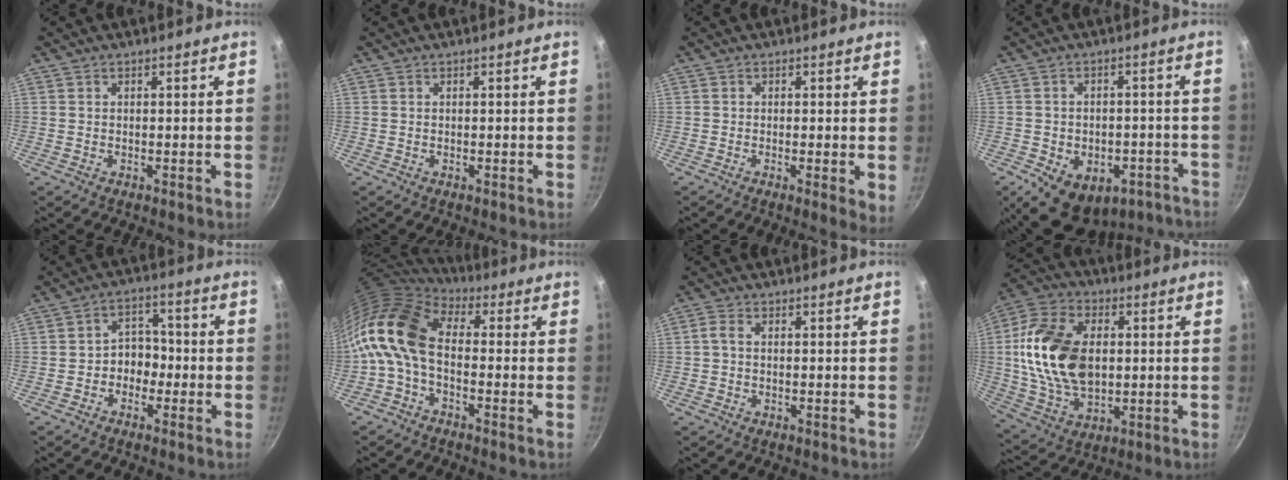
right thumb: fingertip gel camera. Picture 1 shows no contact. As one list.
[{"total": 0.0}, {"total": 3.2, "force": [-0.2, 1.0, 3.0], "torque": [-0.039, -0.012, -0.007]}, {"total": 14.9, "force": [-7.9, 9.8, 7.9], "torque": [-0.092, 0.032, -0.089]}, {"total": 5.4, "force": [-1.8, 4.3, 2.8], "torque": [0.002, 0.030, -0.036]}, {"total": 11.3, "force": [-1.1, 6.9, 8.9], "torque": [-0.163, 0.026, -0.040]}, {"total": 1.9, "force": [0.0, 1.2, 1.5], "torque": [-0.040, 0.008, -0.004]}, {"total": 20.2, "force": [1.5, 13.1, 15.3], "torque": [-0.275, 0.004, 0.026]}]